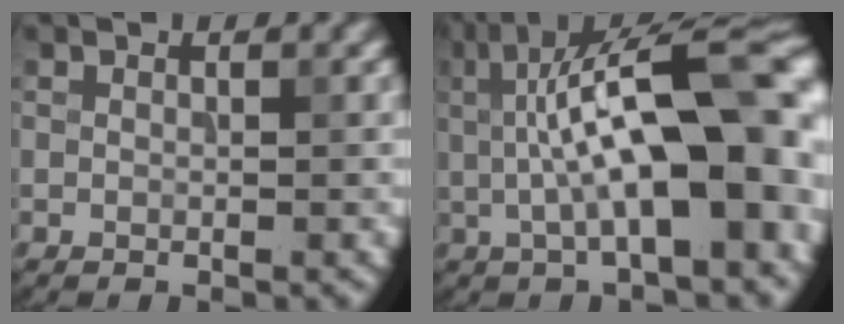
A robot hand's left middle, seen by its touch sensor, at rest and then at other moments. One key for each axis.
{"total": 13.4, "fx": 0.6, "fy": 4.6, "fz": 12.6, "tx": -0.168, "ty": 0.025, "tz": 0.006}